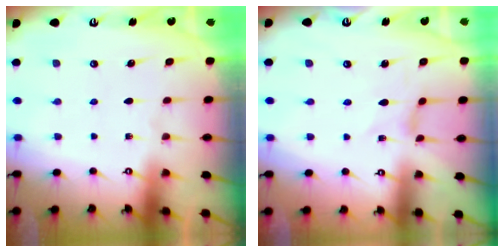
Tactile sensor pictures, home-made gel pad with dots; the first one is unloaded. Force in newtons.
{"total": 0.0}